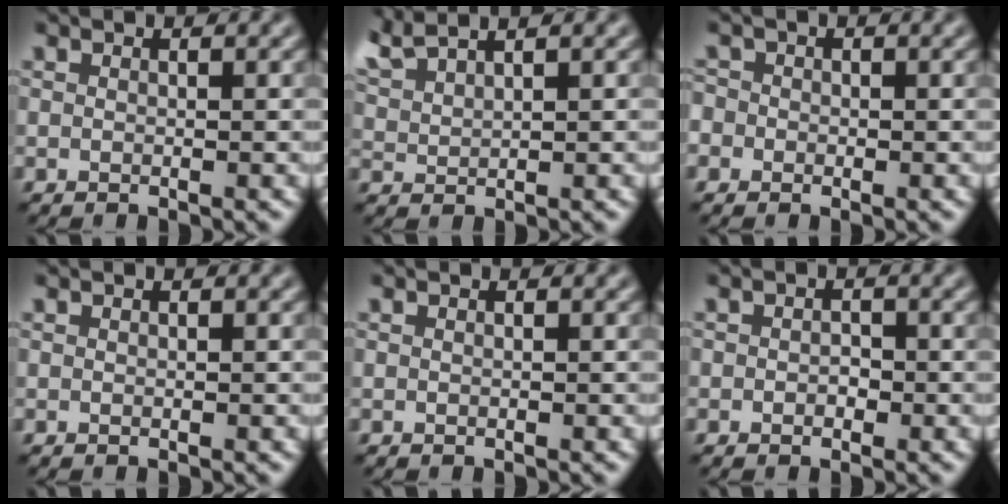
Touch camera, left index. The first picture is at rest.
{"total": 3.5, "force": [3.1, 0.5, 1.4], "torque": [-0.040, 0.015, 0.065]}
{"total": 1.7, "force": [-0.3, 1.6, 0.5], "torque": [-0.001, 0.009, -0.020]}
{"total": 0.0}
{"total": 0.0}
{"total": 1.0, "force": [-0.3, 0.8, 0.6], "torque": [-0.009, -0.004, -0.008]}